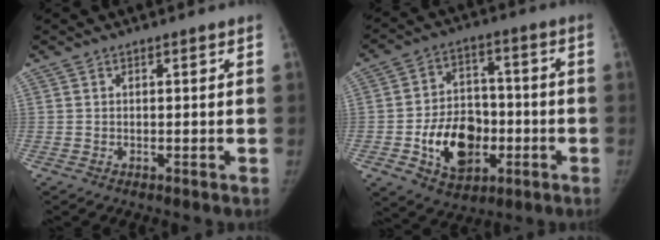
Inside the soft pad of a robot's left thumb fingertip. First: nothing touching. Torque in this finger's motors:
{"motor_torque": [-0.65, 0.85, 0.31, -0.35, 0.07]}